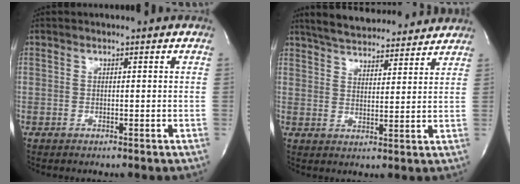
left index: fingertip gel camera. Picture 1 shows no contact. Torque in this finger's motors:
{"motor_torque": [0.48, -0.47, 0.12, 0.06]}